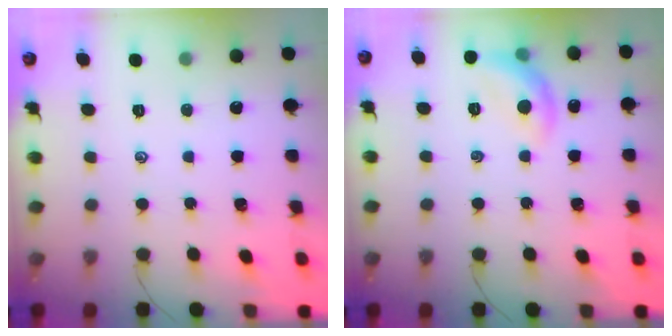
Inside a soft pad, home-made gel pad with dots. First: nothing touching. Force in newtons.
{"total": 9.8, "press": 9.8, "slide": 0.4}